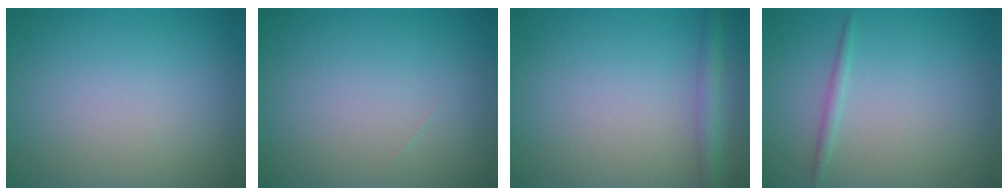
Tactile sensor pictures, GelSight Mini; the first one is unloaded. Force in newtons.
{"total": 0.0}
{"total": 2.3, "press": 2.3, "slide": 0.0}
{"total": 0.9, "press": 0.9, "slide": 0.0}